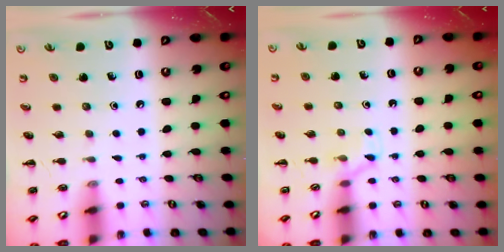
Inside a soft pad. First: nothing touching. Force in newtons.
{"total": 3.8, "press": 3.6, "slide": 1.3}